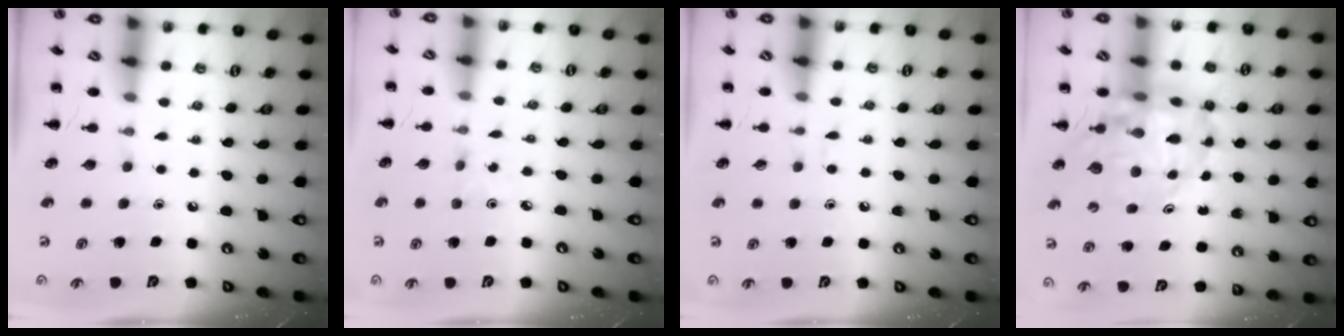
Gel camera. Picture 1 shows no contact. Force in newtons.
{"total": 0.6, "press": 0.6, "slide": 0.2}
{"total": 3.0, "press": 2.8, "slide": 1.2}
{"total": 14.8, "press": 14.2, "slide": 4.3}